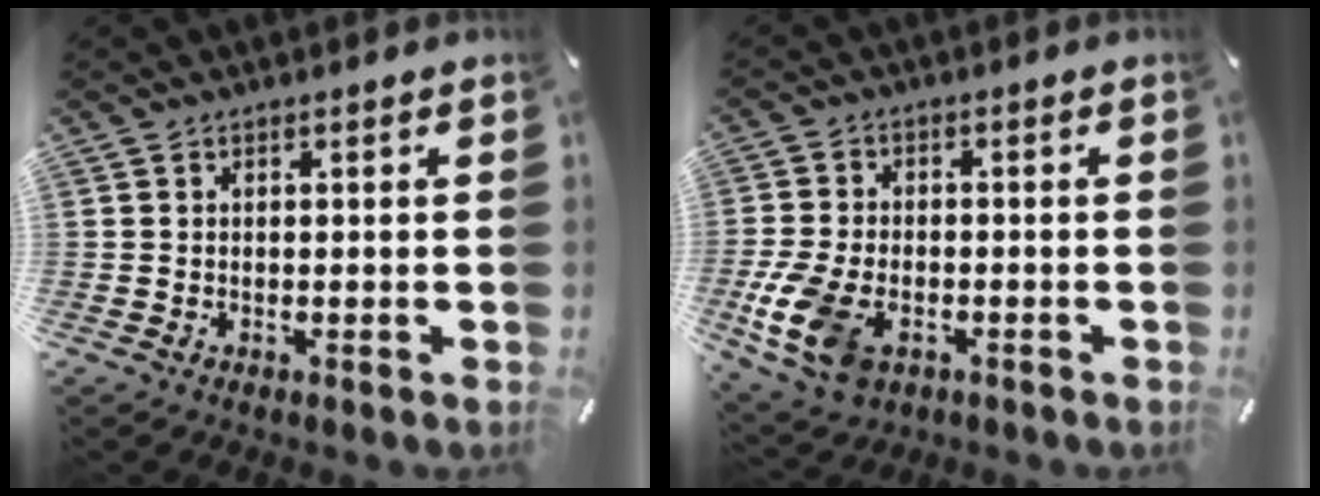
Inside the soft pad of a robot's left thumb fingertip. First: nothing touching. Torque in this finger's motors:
{"motor_torque": [0.85, 1.73, 0.47, -0.04, 0.30]}